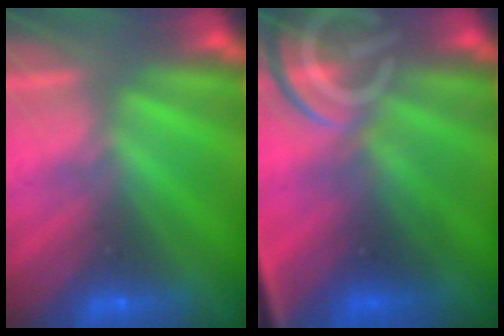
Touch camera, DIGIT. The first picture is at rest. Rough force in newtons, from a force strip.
{"total": 9.3}